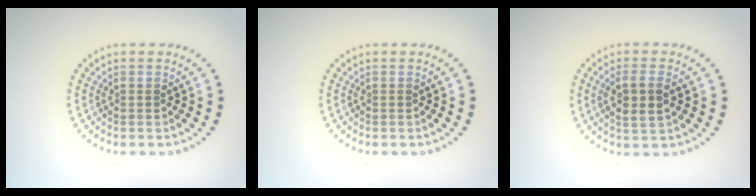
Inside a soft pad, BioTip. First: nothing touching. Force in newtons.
{"total": 0.0}
{"total": 2.9, "press": 2.7, "slide": 0.8}